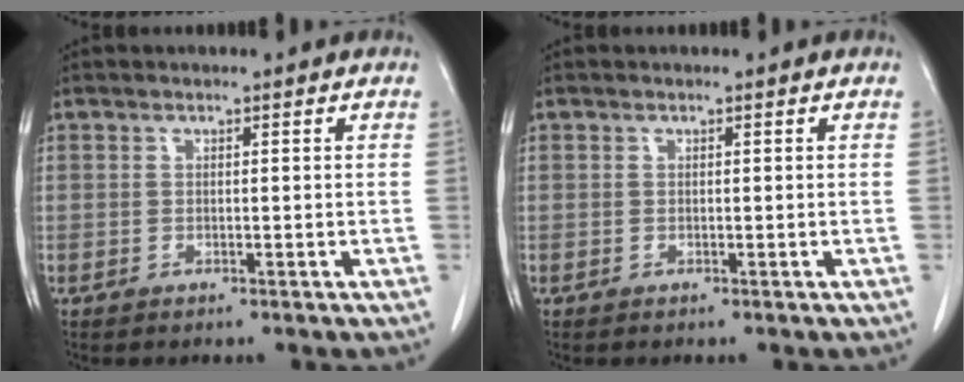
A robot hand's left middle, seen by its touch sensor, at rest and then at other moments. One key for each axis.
{"total": 0.0}